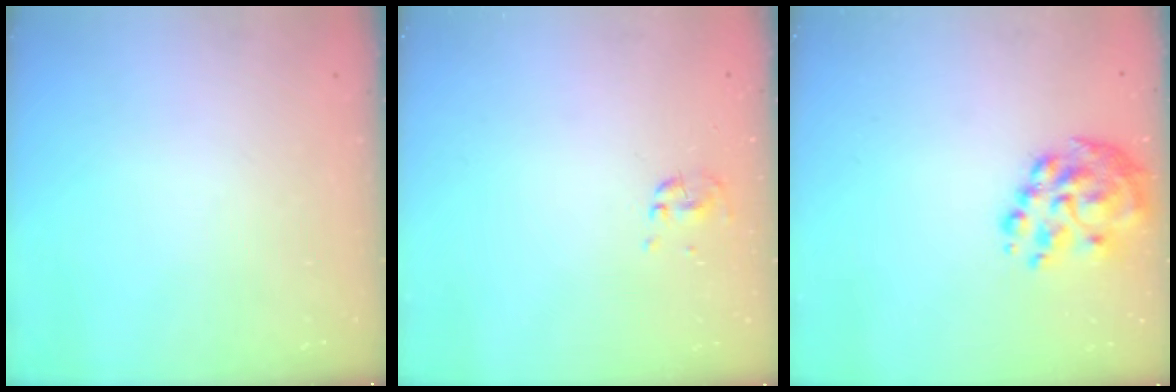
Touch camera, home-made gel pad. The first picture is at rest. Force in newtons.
{"total": 1.1, "press": 1.0, "slide": 0.5}
{"total": 9.9, "press": 9.4, "slide": 2.9}